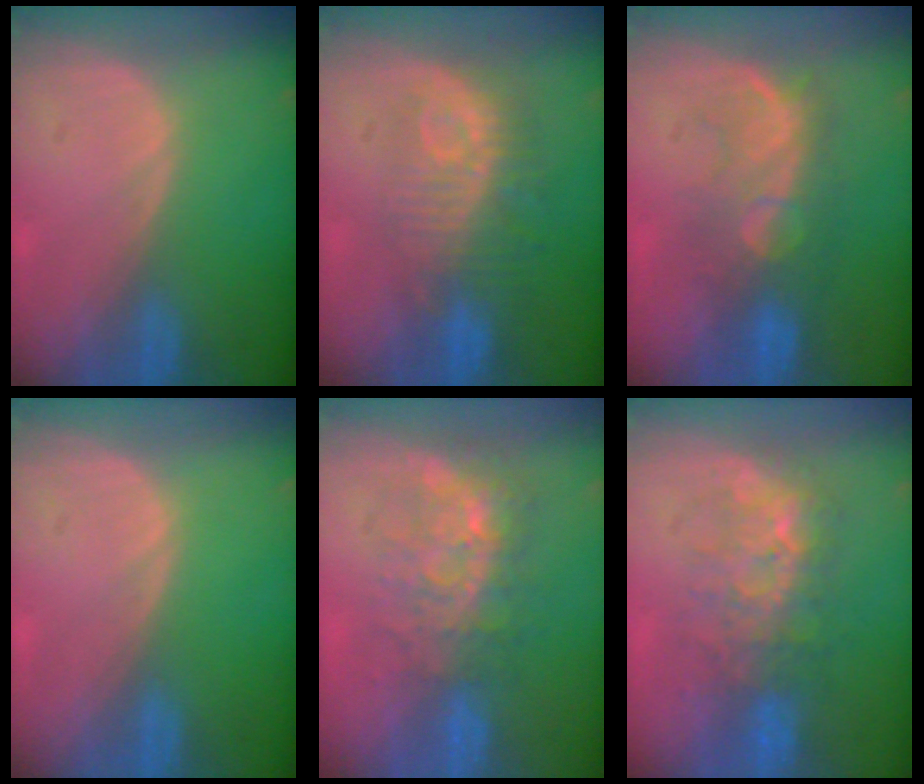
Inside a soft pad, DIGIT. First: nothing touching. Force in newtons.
{"total": 9.8, "press": 8.8, "slide": 4.2}
{"total": 7.9, "press": 7.8, "slide": 1.3}
{"total": 0.0}
{"total": 8.9, "press": 7.5, "slide": 4.7}
{"total": 8.1, "press": 7.9, "slide": 1.8}